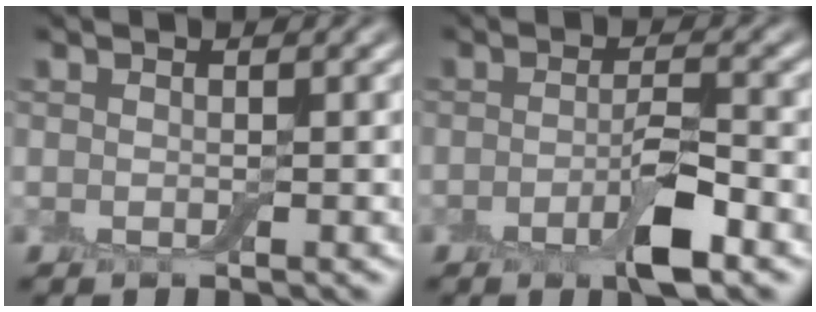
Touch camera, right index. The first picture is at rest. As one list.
[{"total": 4.0, "force": [-1.7, 1.0, 3.4], "torque": [-0.060, 0.000, -0.035]}]